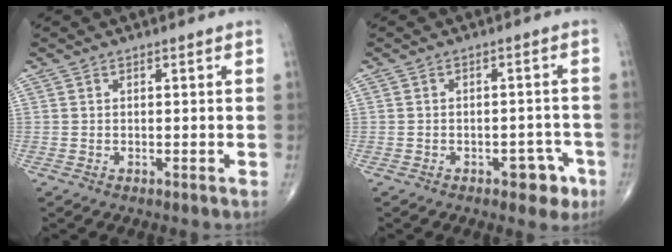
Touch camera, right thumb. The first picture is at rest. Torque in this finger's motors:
{"motor_torque": [0.80, 0.36, 0.10, -0.41, -0.01]}